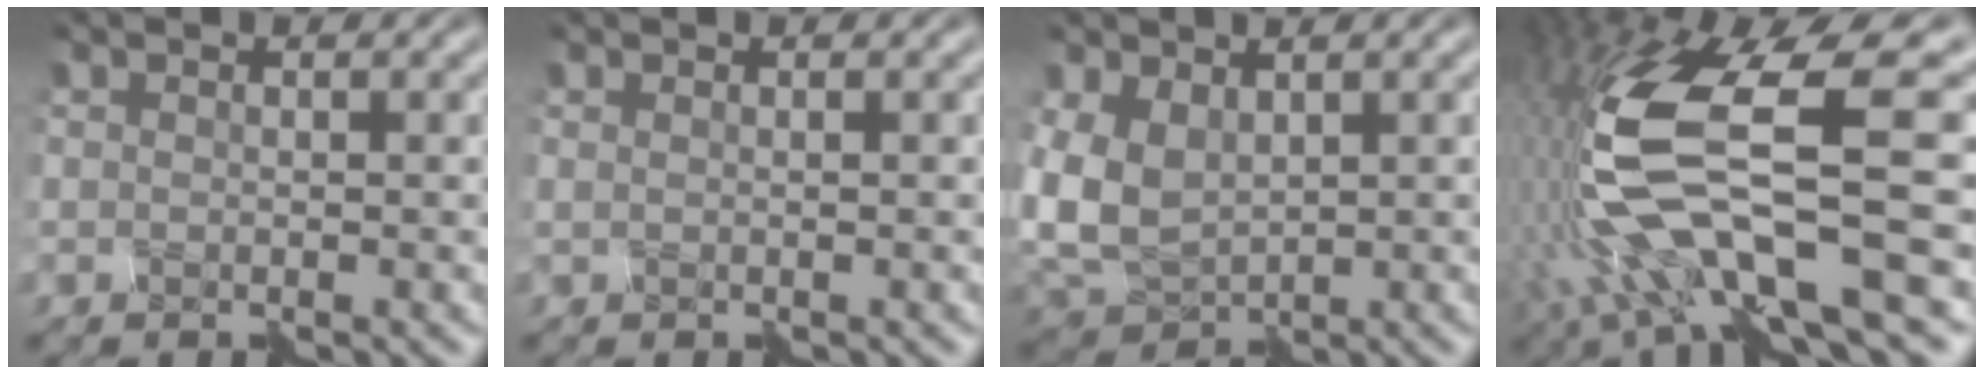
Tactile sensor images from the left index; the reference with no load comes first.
{"total": 0.8, "force": [0.4, 0.3, 0.6], "torque": [-0.001, 0.006, -0.010]}
{"total": 5.0, "force": [0.5, 3.6, 3.5], "torque": [-0.092, -0.004, 0.004]}
{"total": 13.4, "force": [-2.0, 4.2, 12.5], "torque": [-0.274, -0.018, -0.032]}